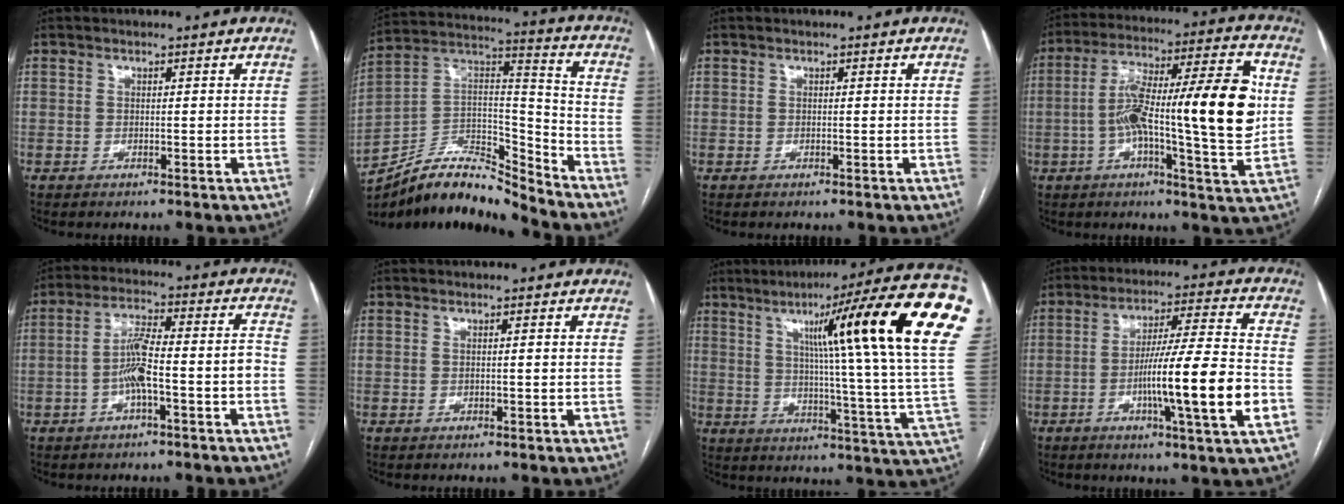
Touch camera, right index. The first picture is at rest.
{"total": 15.1, "force": [-14.5, 2.2, 3.5], "torque": [-0.051, 0.068, -0.260]}
{"total": 0.0}
{"total": 20.7, "force": [-0.1, 2.6, 20.5], "torque": [-0.307, 0.027, -0.008]}
{"total": 8.6, "force": [-2.8, 1.2, 8.0], "torque": [-0.148, 0.033, -0.045]}
{"total": 0.9, "force": [0.0, 0.0, 0.9], "torque": [-0.020, 0.001, 0.003]}
{"total": 28.2, "force": [12.0, -0.1, 25.5], "torque": [-0.273, 0.002, 0.145]}
{"total": 15.5, "force": [-4.1, -0.7, 14.9], "torque": [-0.252, -0.006, -0.072]}